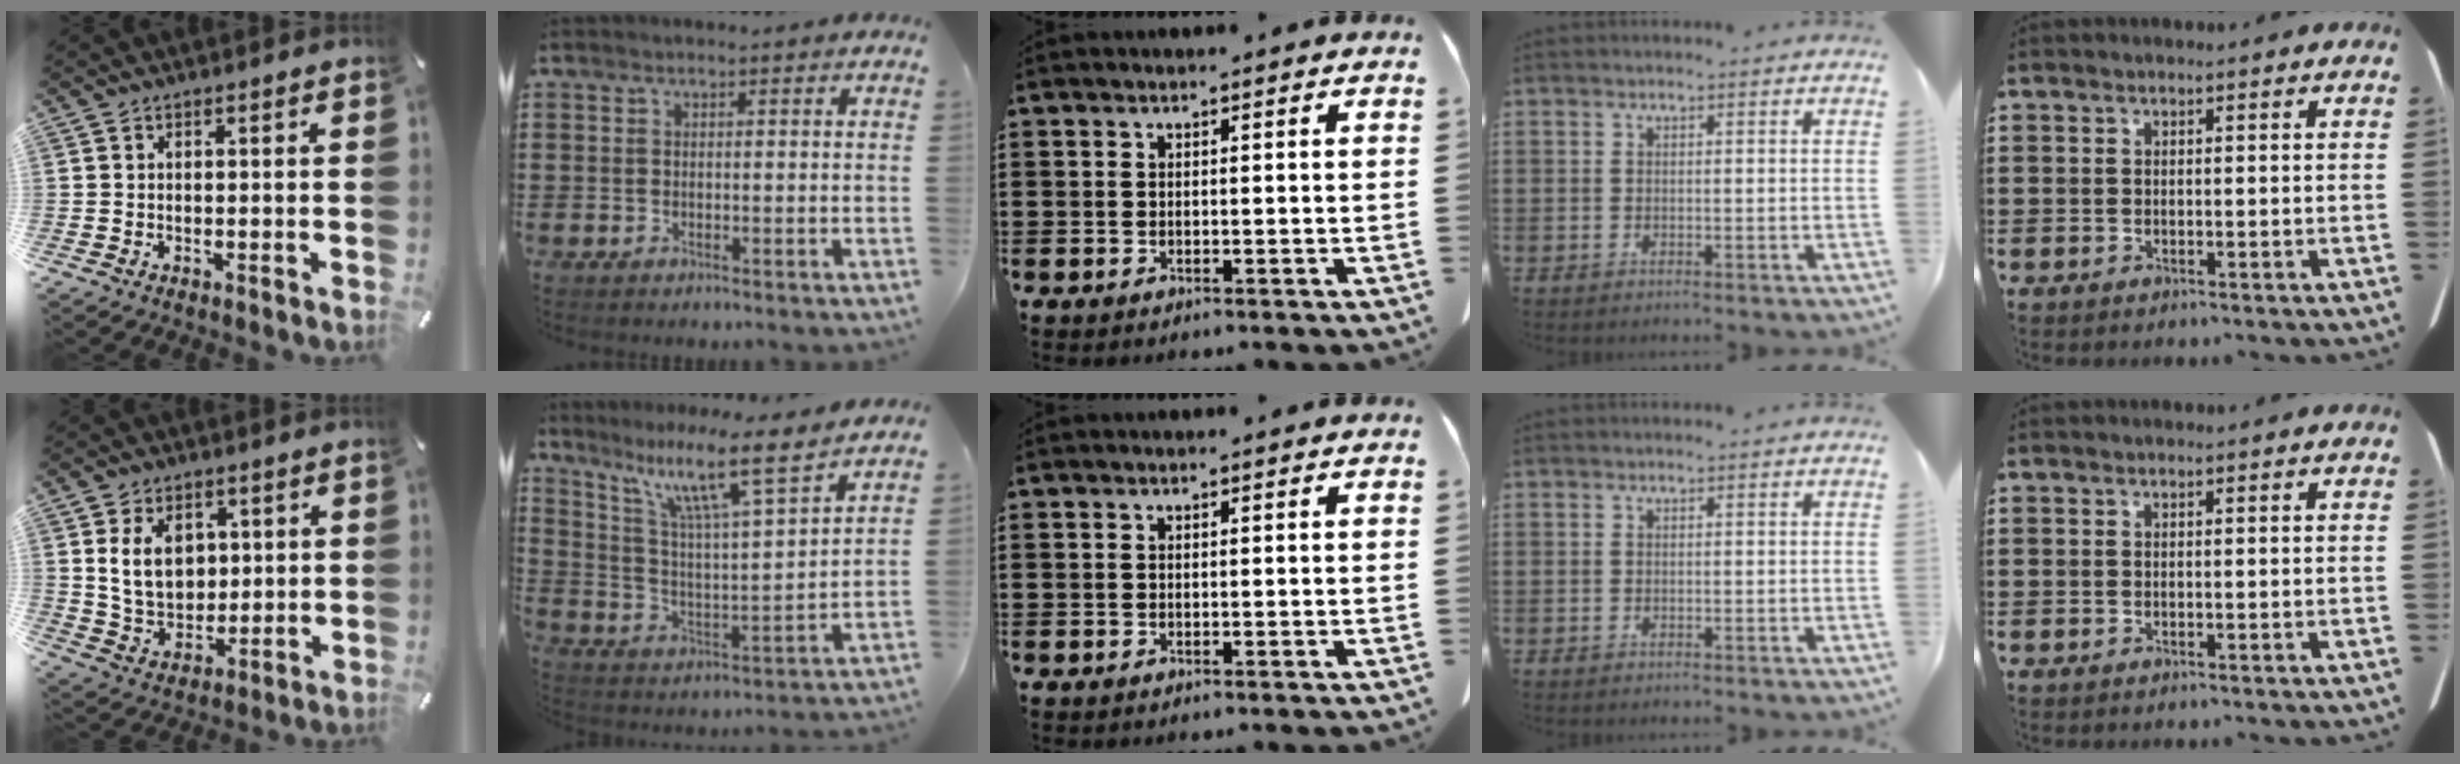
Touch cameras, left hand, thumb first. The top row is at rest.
{"thumb": {"total": 10.0, "force": [2.7, 7.8, 5.6], "torque": [-0.110, 0.000, 0.048]}, "index": {"total": 11.1, "force": [8.1, 0.7, 7.6], "torque": [-0.156, -0.047, 0.129]}}